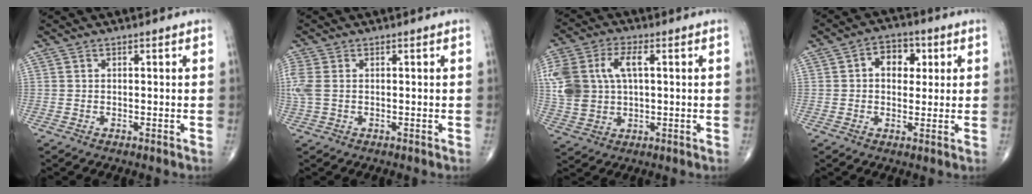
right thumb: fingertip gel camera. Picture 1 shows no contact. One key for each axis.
{"total": 4.9, "fx": 0.4, "fy": 3.1, "fz": 3.7, "tx": -0.126, "ty": 0.011, "tz": 0.012}
{"total": 14.7, "fx": 2.7, "fy": 9.0, "fz": 11.2, "tx": -0.259, "ty": 0.013, "tz": 0.055}
{"total": 6.9, "fx": 1.6, "fy": 5.0, "fz": 4.6, "tx": -0.033, "ty": 0.006, "tz": 0.018}